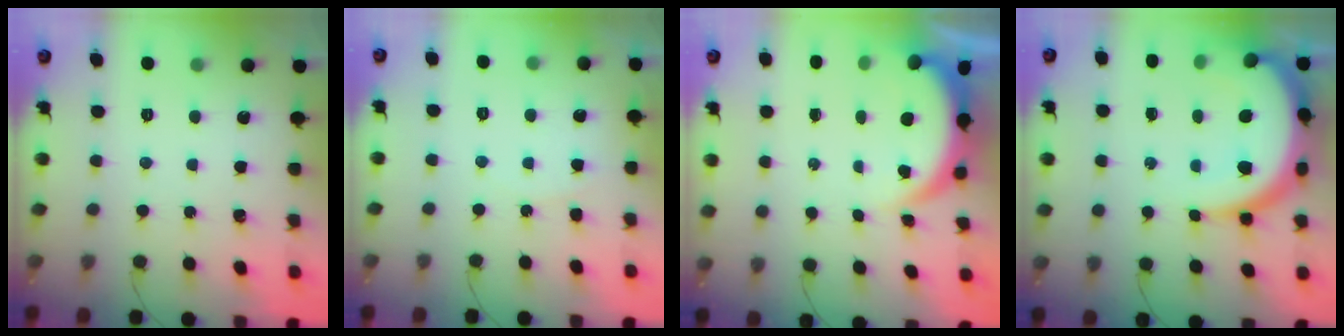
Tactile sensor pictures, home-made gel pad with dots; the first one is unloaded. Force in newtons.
{"total": 3.7, "press": 3.7, "slide": 0.2}
{"total": 4.4, "press": 4.3, "slide": 1.1}
{"total": 14.9, "press": 14.8, "slide": 1.8}